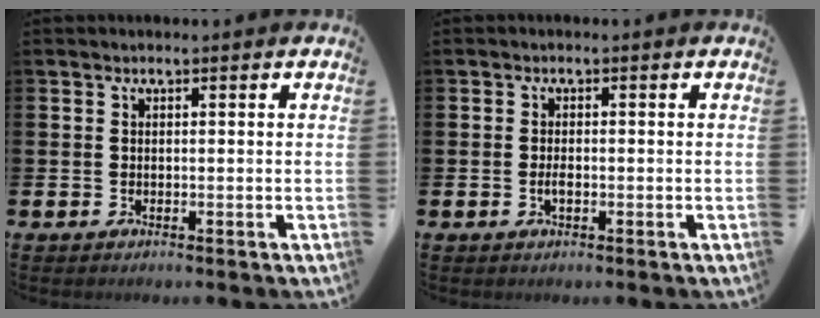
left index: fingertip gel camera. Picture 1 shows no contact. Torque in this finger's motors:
{"motor_torque": [0.23, -0.10, 0.00, 0.06]}